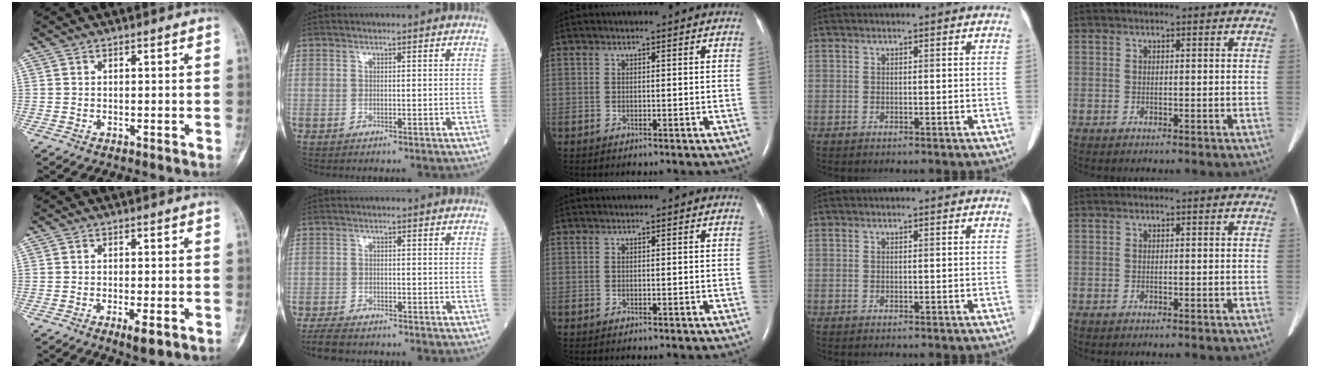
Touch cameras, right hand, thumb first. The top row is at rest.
{"thumb": {"total": 3.5, "force": [-1.6, 1.0, 3.0], "torque": [-0.046, -0.004, -0.022]}, "index": {"total": 4.4, "force": [-3.9, 1.0, 1.9], "torque": [-0.038, -0.013, -0.064]}}